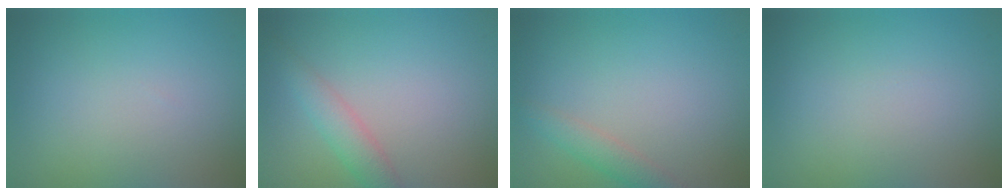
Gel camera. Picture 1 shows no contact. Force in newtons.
{"total": 2.4, "press": 2.4, "slide": 0.1}
{"total": 1.8, "press": 1.8, "slide": 0.1}
{"total": 0.0}